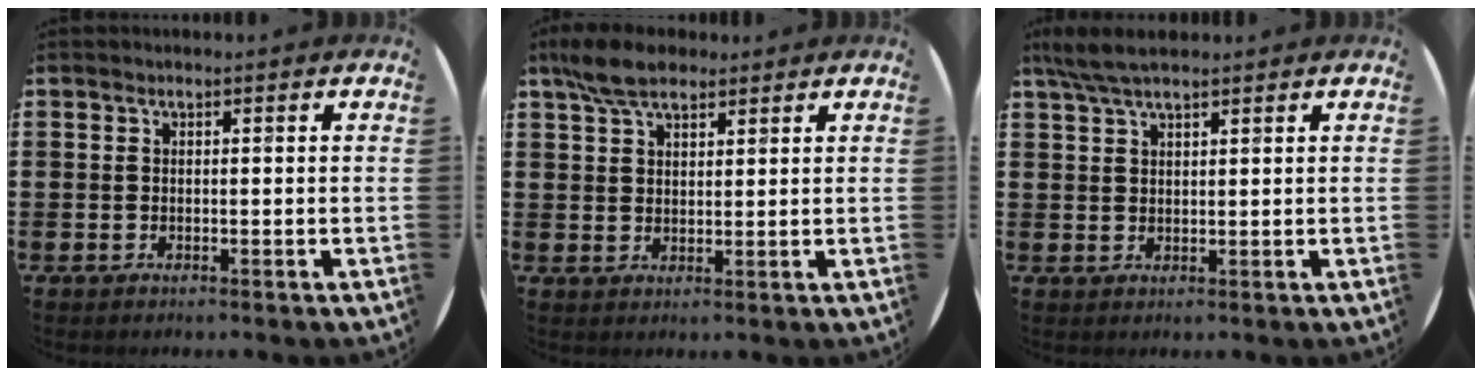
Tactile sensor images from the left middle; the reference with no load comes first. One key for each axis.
{"total": 5.9, "fx": 4.6, "fy": 2.6, "fz": 2.6, "tx": -0.064, "ty": 0.004, "tz": 0.088}
{"total": 4.2, "fx": 3.4, "fy": 0.8, "fz": 2.4, "tx": -0.055, "ty": 0.003, "tz": 0.062}